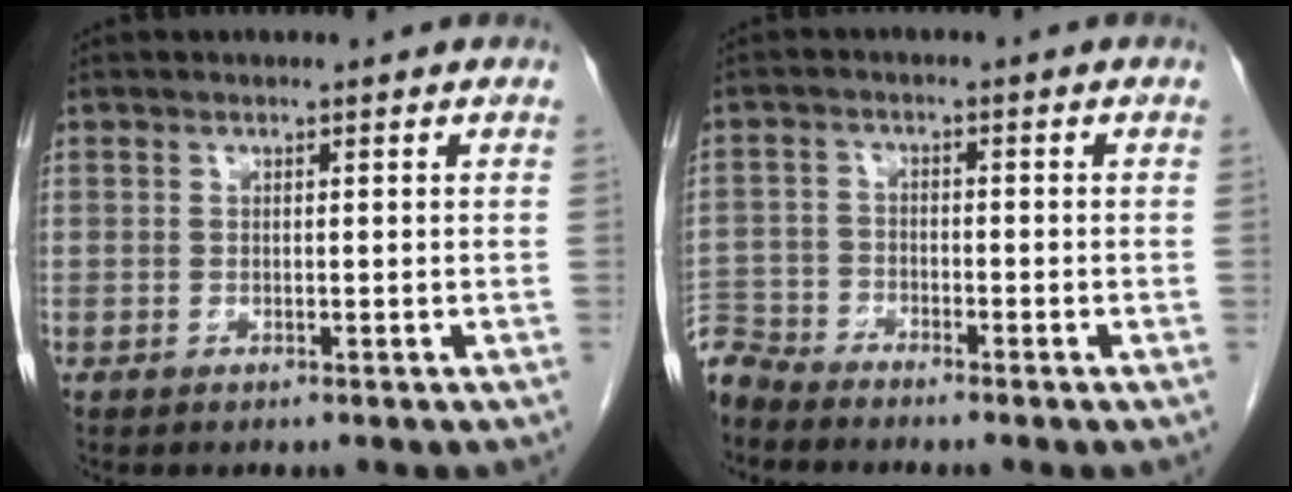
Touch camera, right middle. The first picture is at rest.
{"total": 5.2, "force": [-5.2, 0.7, 0.1], "torque": [0.001, -0.005, -0.102]}